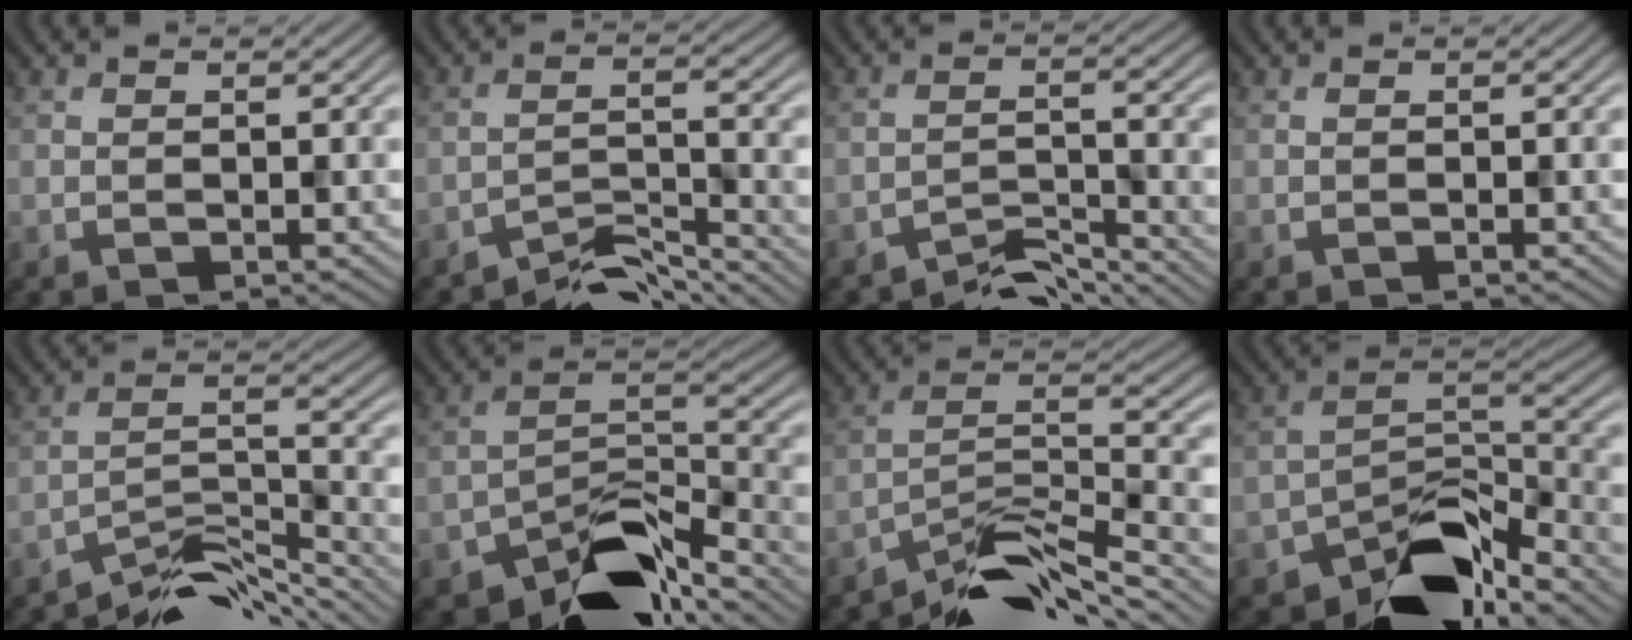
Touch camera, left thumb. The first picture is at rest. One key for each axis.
{"total": 5.9, "fx": -5.3, "fy": 1.2, "fz": 2.3, "tx": -0.040, "ty": 0.000, "tz": -0.095}
{"total": 5.0, "fx": -4.6, "fy": 0.9, "fz": 1.8, "tx": -0.032, "ty": 0.002, "tz": -0.081}
{"total": 0.0}
{"total": 8.8, "fx": -7.4, "fy": 2.2, "fz": 4.2, "tx": -0.070, "ty": 0.002, "tz": -0.137}
{"total": 11.4, "fx": -8.4, "fy": 4.9, "fz": 6.0, "tx": -0.085, "ty": -0.005, "tz": -0.152}
{"total": 10.1, "fx": -8.0, "fy": 2.4, "fz": 5.6, "tx": -0.097, "ty": 0.003, "tz": -0.153}
{"total": 10.8, "fx": -8.2, "fy": 4.6, "fz": 5.5, "tx": -0.074, "ty": -0.003, "tz": -0.153}